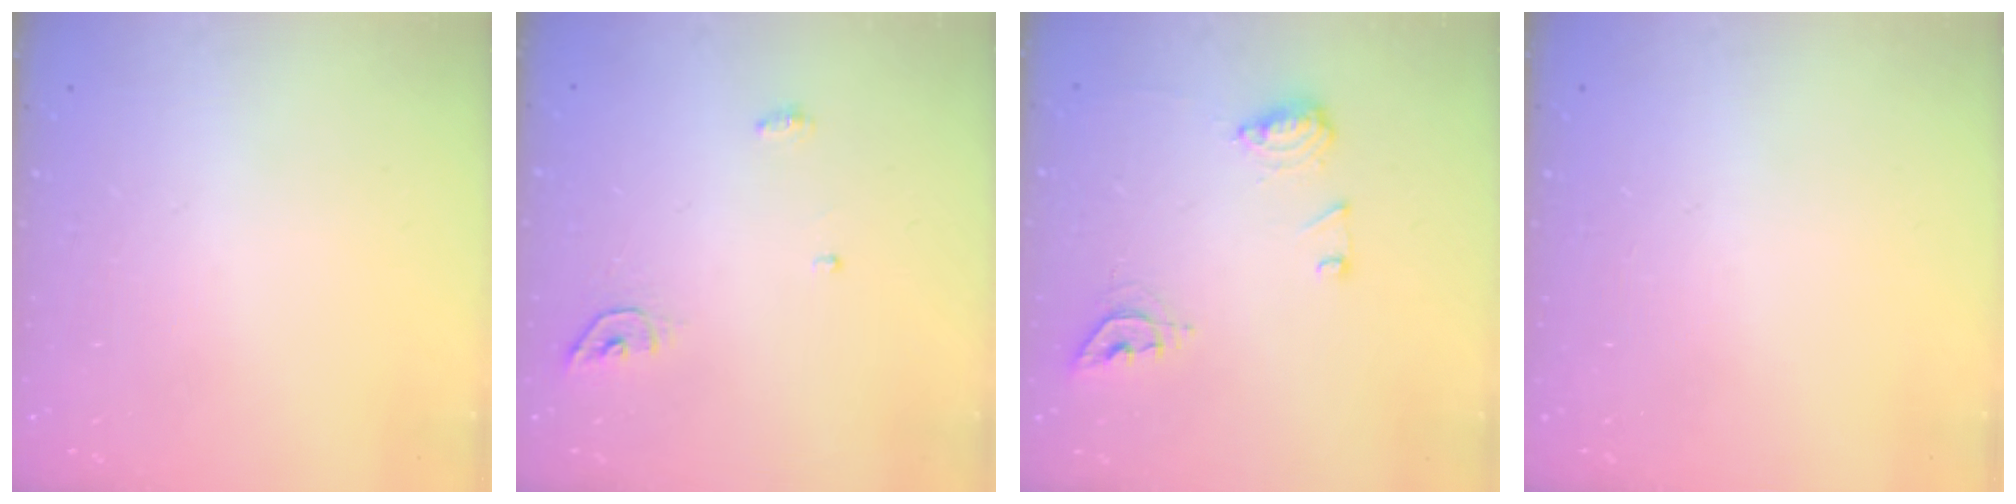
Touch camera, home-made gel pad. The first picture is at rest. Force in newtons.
{"total": 4.5, "press": 4.5, "slide": 0.2}
{"total": 10.5, "press": 10.5, "slide": 0.7}
{"total": 0.0}